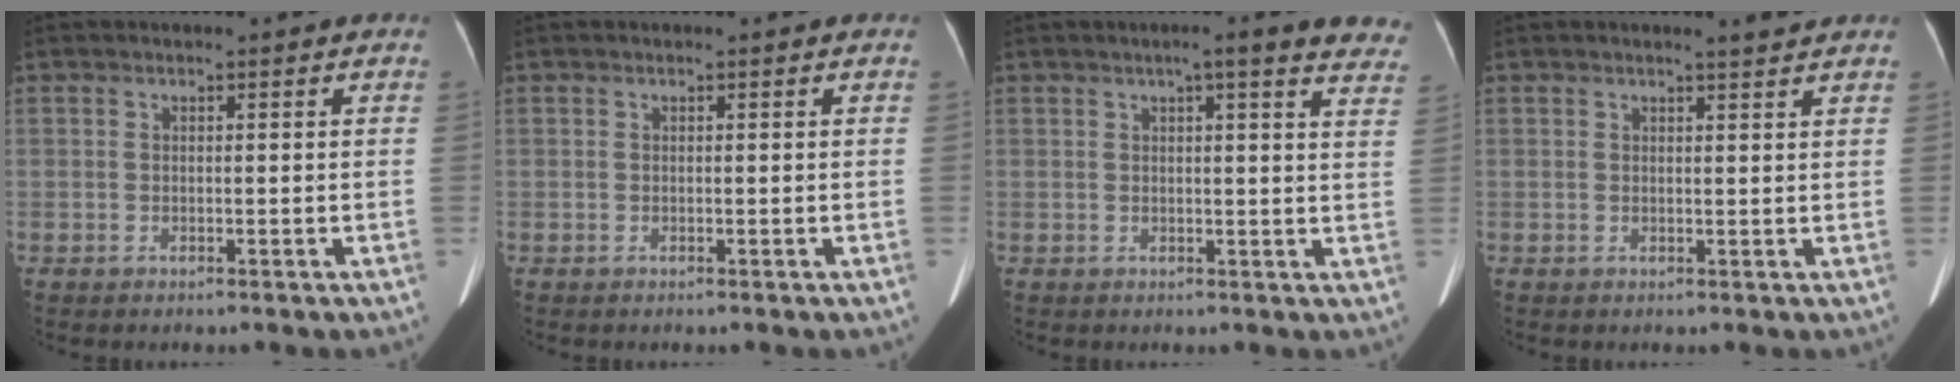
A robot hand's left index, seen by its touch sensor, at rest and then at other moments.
{"total": 0.0}
{"total": 11.8, "force": [9.6, 1.3, 6.7], "torque": [-0.062, 0.003, 0.094]}
{"total": 1.8, "force": [1.7, -0.3, 0.5], "torque": [-0.012, -0.005, 0.026]}